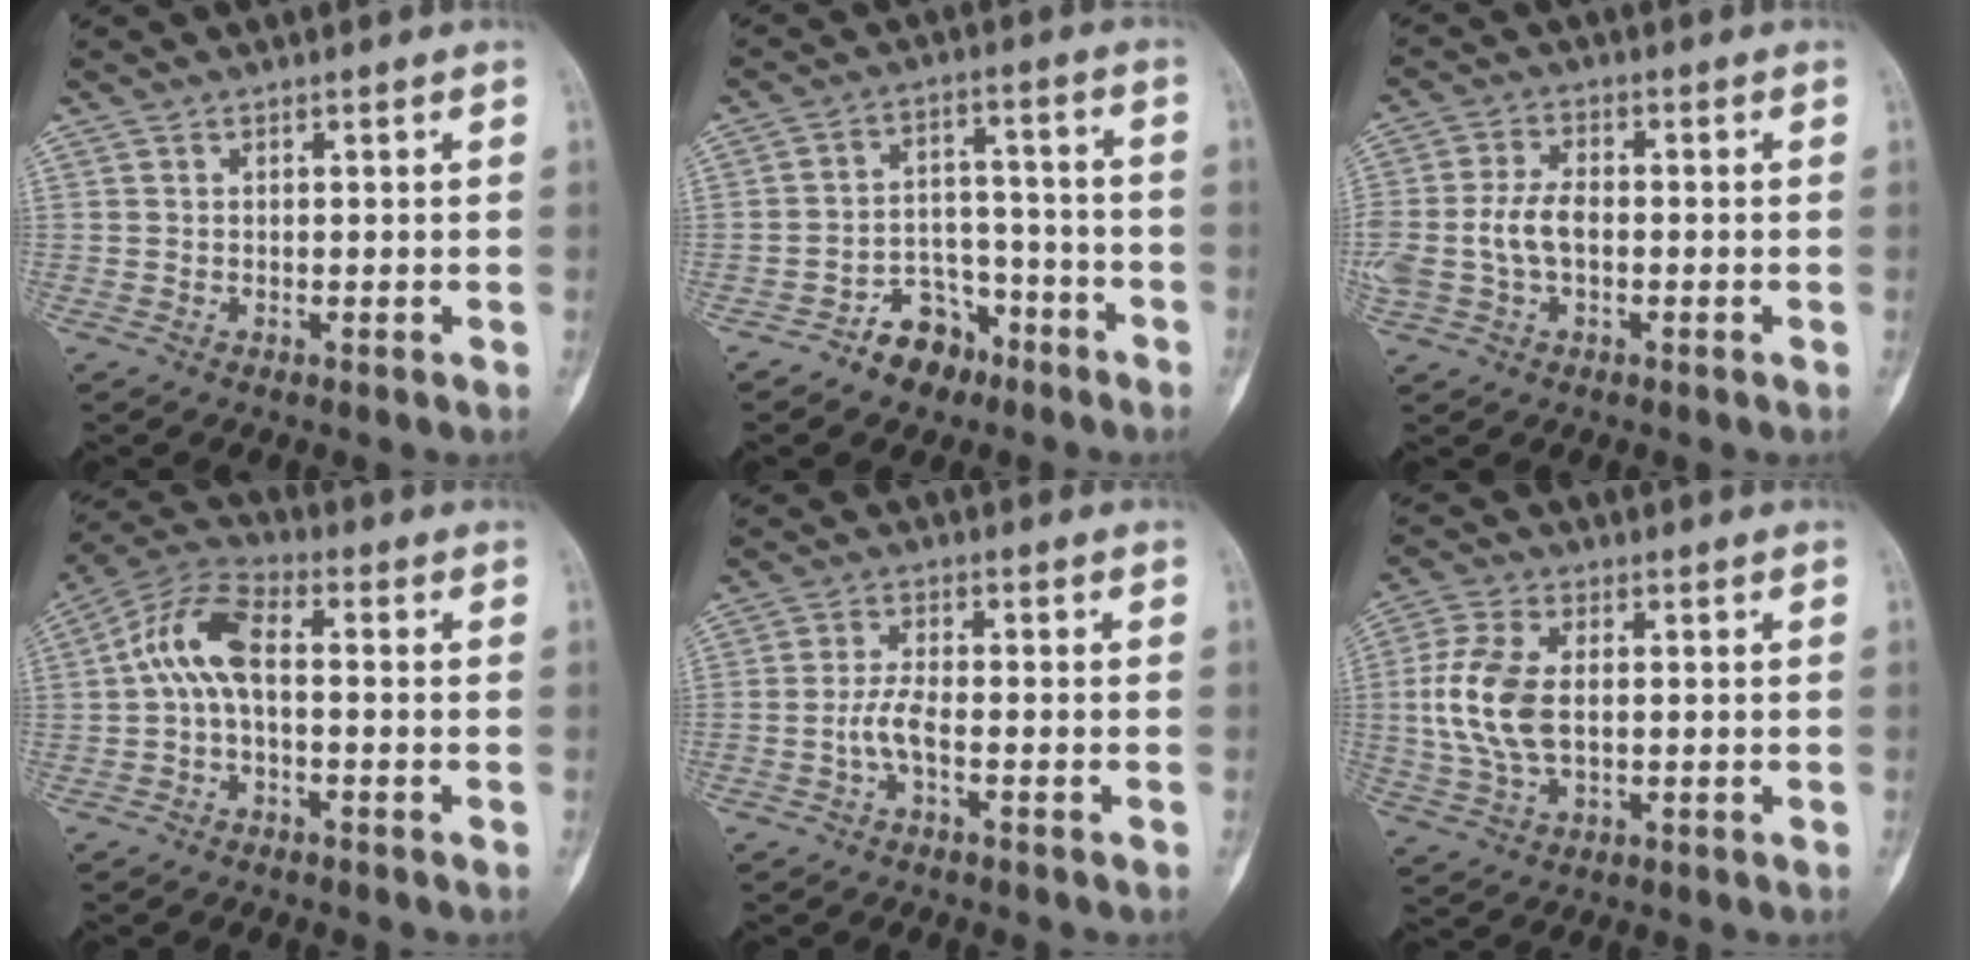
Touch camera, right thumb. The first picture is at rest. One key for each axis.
{"total": 8.6, "fx": -5.8, "fy": 5.7, "fz": 2.7, "tx": -0.005, "ty": 0.066, "tz": -0.097}
{"total": 8.2, "fx": -0.9, "fy": 5.1, "fz": 6.4, "tx": -0.144, "ty": 0.023, "tz": -0.017}
{"total": 9.0, "fx": -0.4, "fy": 4.3, "fz": 7.9, "tx": -0.161, "ty": 0.034, "tz": -0.018}
{"total": 3.5, "fx": -1.4, "fy": 1.0, "fz": 3.1, "tx": -0.070, "ty": 0.011, "tz": -0.031}
{"total": 11.0, "fx": 0.2, "fy": 6.3, "fz": 9.0, "tx": -0.201, "ty": 0.005, "tz": 0.005}